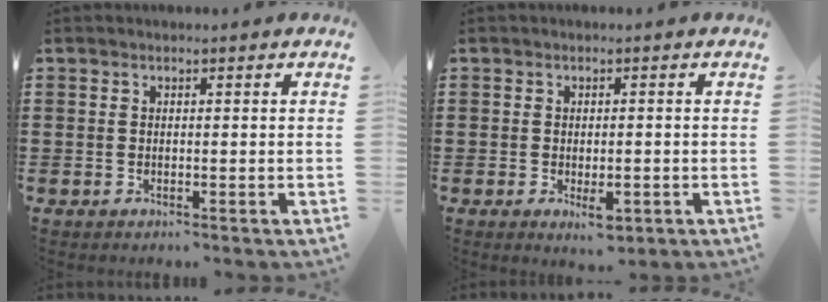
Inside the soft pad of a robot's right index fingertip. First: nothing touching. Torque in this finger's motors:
{"motor_torque": [0.23, -0.28, 0.00, 0.00]}